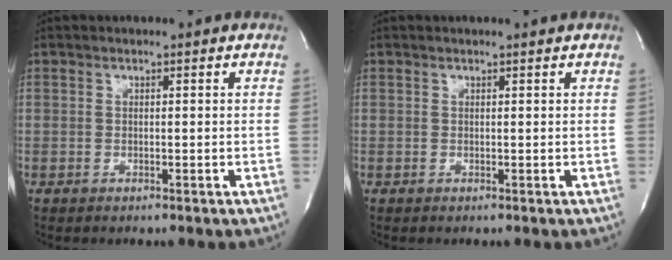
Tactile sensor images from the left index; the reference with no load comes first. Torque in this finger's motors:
{"motor_torque": [0.10, -0.02, -0.02, -0.01]}